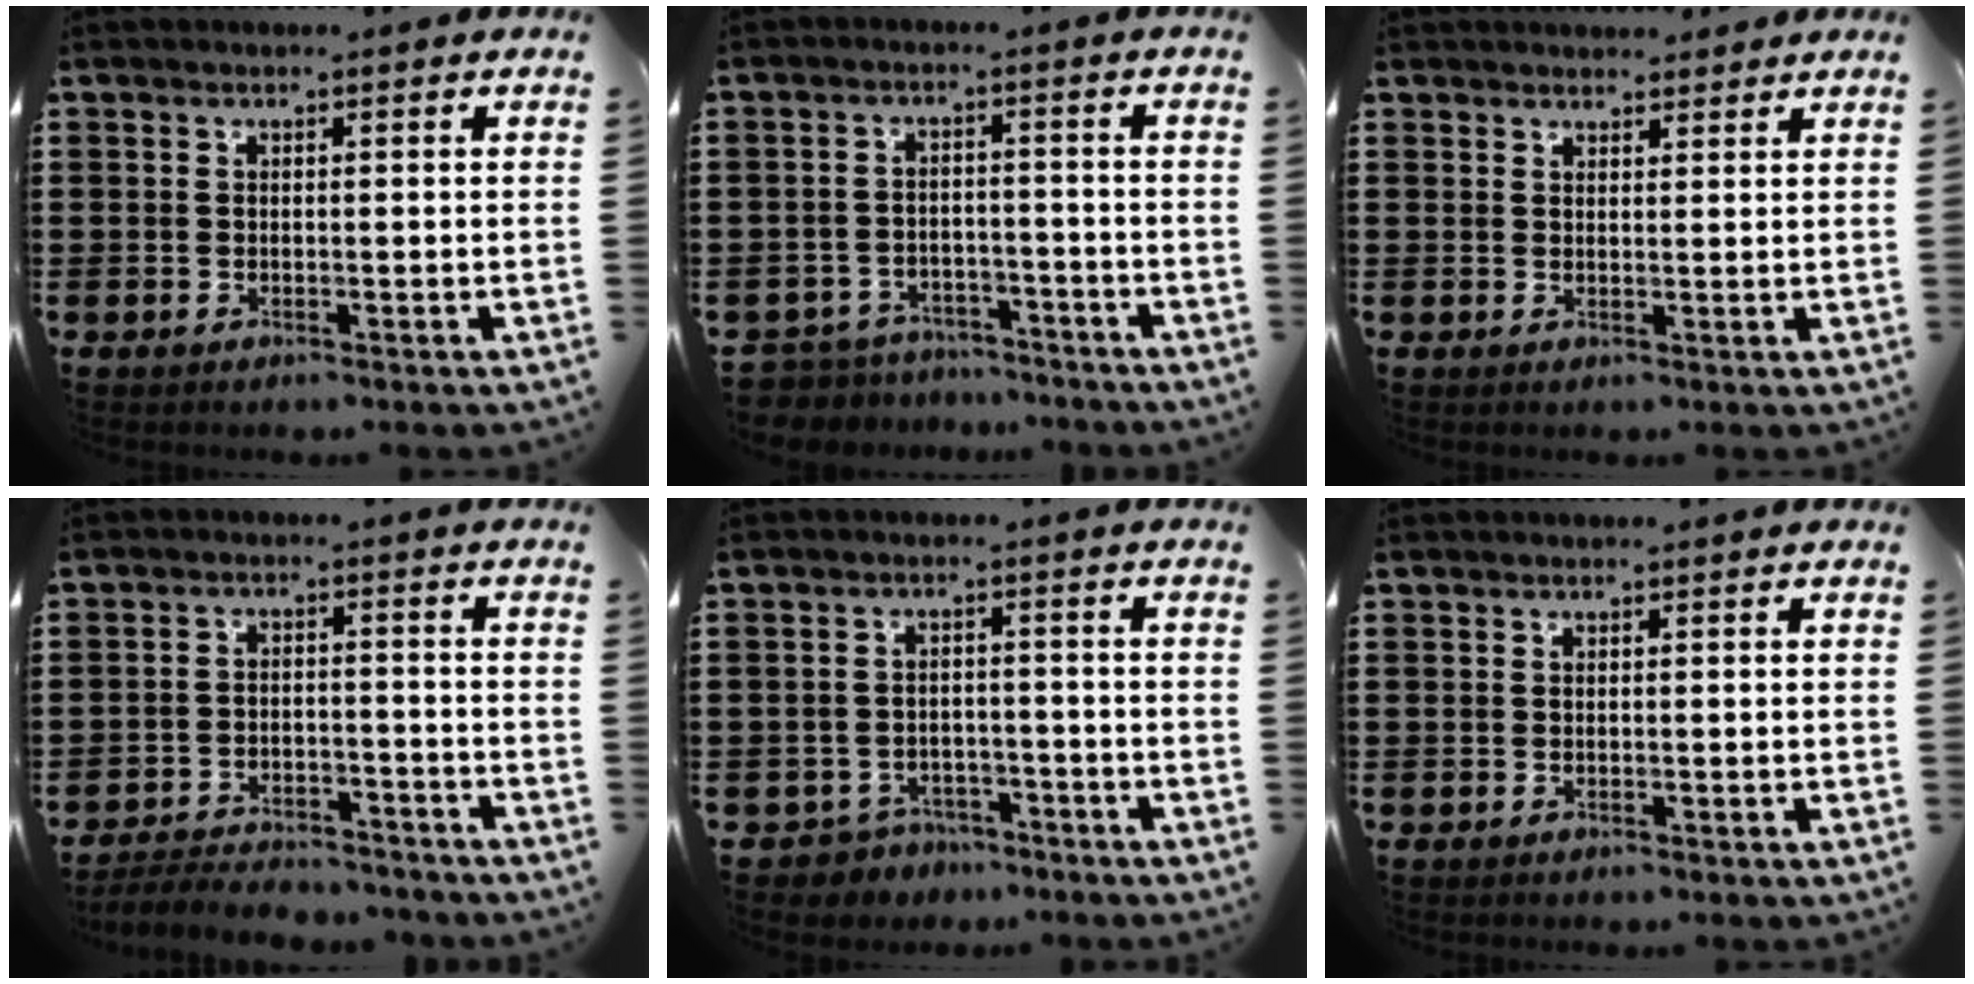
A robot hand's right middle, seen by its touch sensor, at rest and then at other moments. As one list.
[{"total": 4.5, "force": [-4.5, 0.8, -0.2], "torque": [-0.017, 0.001, -0.101]}, {"total": 2.0, "force": [2.0, 0.3, 0.0], "torque": [0.004, 0.000, 0.037]}, {"total": 4.4, "force": [-4.3, 0.7, 0.6], "torque": [-0.017, 0.005, -0.092]}, {"total": 3.0, "force": [-2.8, 1.1, -0.2], "torque": [-0.008, 0.003, -0.061]}, {"total": 0.0}]